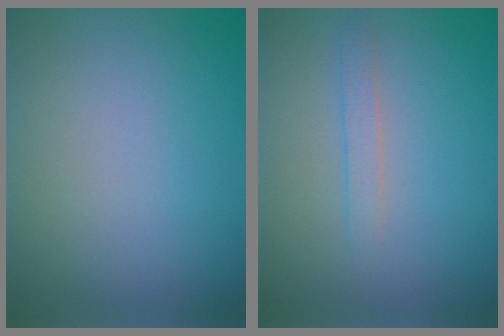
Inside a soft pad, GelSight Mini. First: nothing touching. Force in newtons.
{"total": 1.2, "press": 1.2, "slide": 0.0}